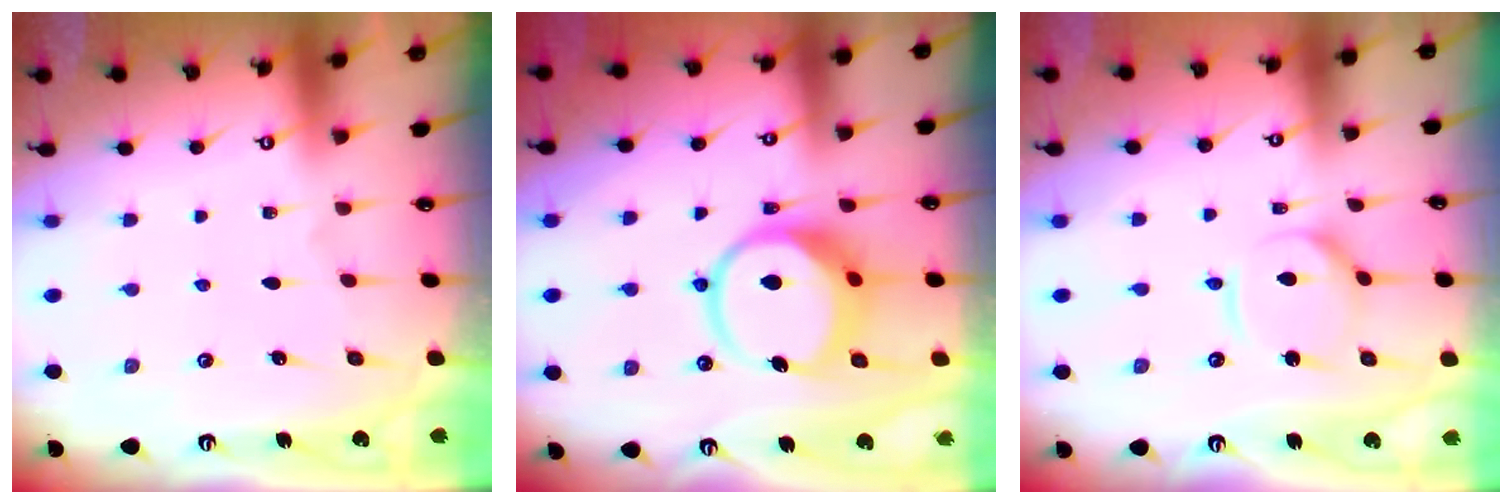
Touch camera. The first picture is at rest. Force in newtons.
{"total": 11.6, "press": 11.5, "slide": 1.3}
{"total": 6.5, "press": 6.5, "slide": 0.6}